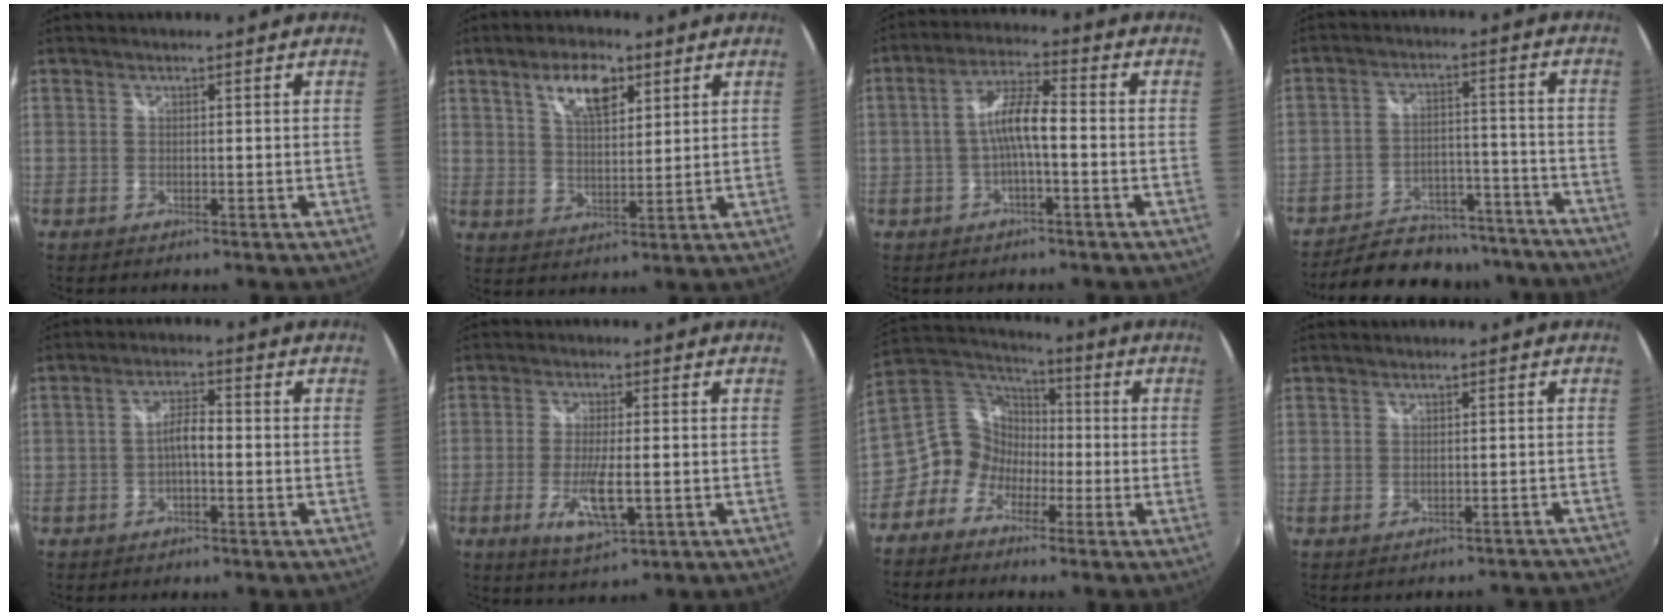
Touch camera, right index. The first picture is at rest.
{"total": 8.2, "force": [4.4, 3.5, 6.0], "torque": [-0.107, 0.013, 0.079]}
{"total": 6.3, "force": [-1.6, 1.1, 6.0], "torque": [-0.124, 0.014, -0.029]}
{"total": 21.4, "force": [-18.8, 8.0, 6.2], "torque": [-0.131, 0.032, -0.240]}
{"total": 3.5, "force": [-1.2, 1.1, 3.1], "torque": [-0.060, 0.010, -0.022]}
{"total": 8.0, "force": [-2.7, 1.9, 7.3], "torque": [-0.145, -0.017, -0.045]}
{"total": 9.5, "force": [-3.7, 8.1, 3.3], "torque": [-0.068, 0.032, -0.085]}
{"total": 5.6, "force": [-5.1, 2.3, 0.6], "torque": [0.010, 0.023, -0.048]}